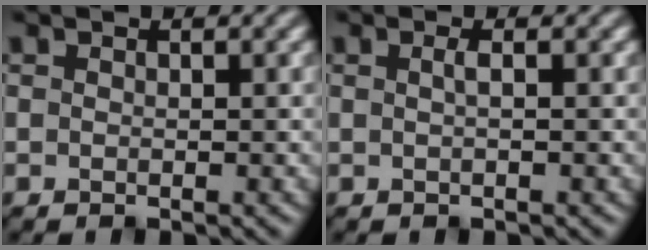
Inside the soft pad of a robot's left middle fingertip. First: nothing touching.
{"total": 0.9, "force": [0.1, 0.2, 0.9], "torque": [-0.016, 0.006, 0.001]}